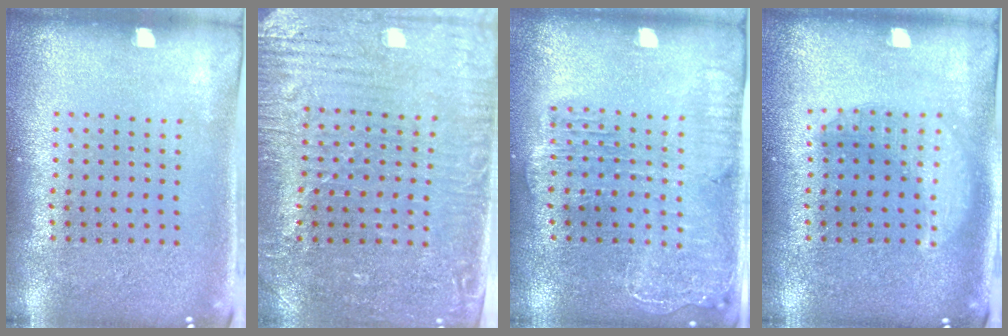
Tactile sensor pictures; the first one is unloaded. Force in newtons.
{"total": 3.7, "press": 3.3, "slide": 1.7}
{"total": 2.0, "press": 1.8, "slide": 0.8}
{"total": 2.3, "press": 2.3, "slide": 0.3}